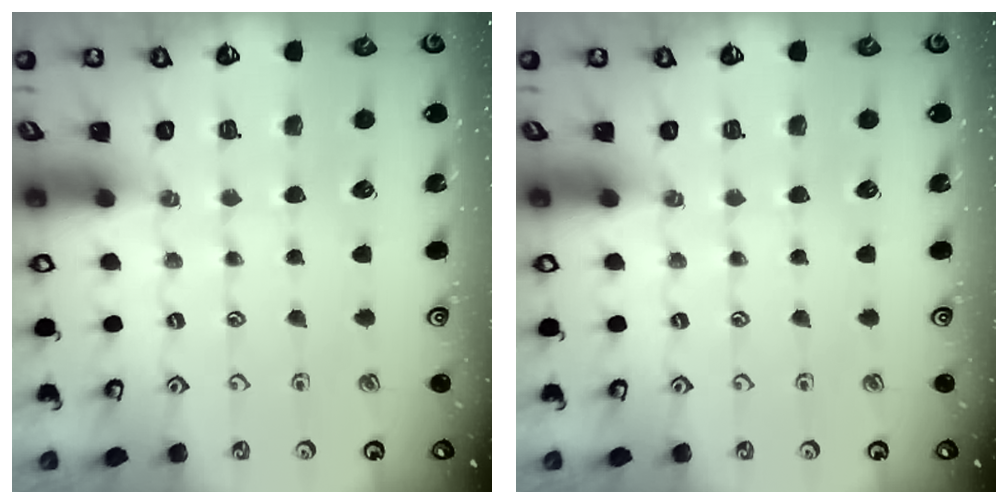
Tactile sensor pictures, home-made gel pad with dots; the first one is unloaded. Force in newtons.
{"total": 0.0}